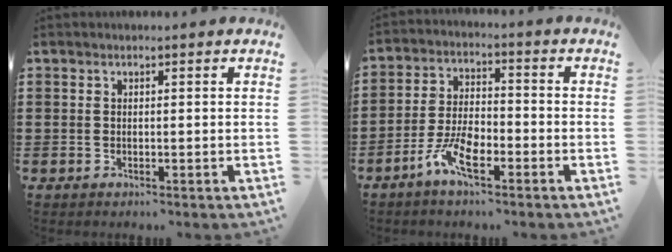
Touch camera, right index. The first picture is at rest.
{"total": 6.8, "force": [-4.1, 2.4, 4.8], "torque": [-0.120, -0.002, -0.083]}